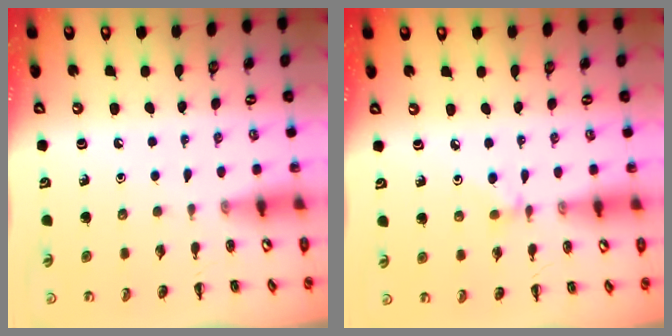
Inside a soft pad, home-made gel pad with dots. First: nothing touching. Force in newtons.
{"total": 3.4, "press": 3.2, "slide": 1.2}